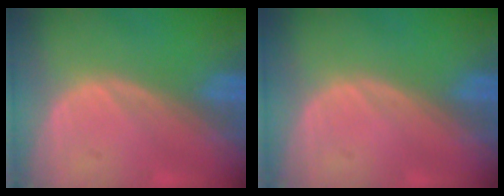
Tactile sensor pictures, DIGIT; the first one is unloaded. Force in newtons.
{"total": 0.0}